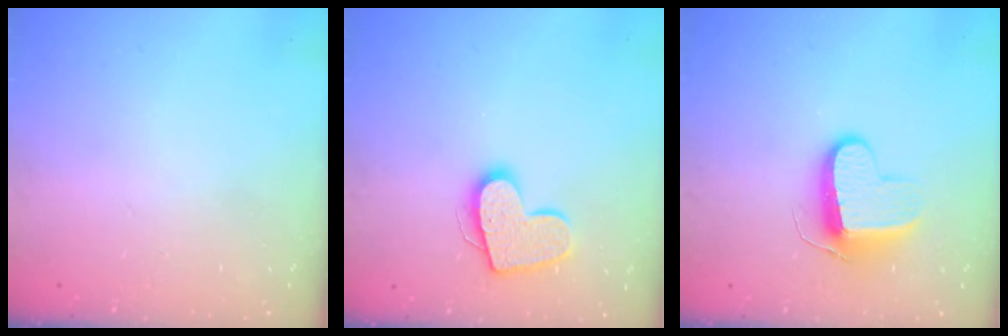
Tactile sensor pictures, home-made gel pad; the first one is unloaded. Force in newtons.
{"total": 13.5, "press": 13.5, "slide": 0.9}
{"total": 9.9, "press": 9.9, "slide": 0.2}